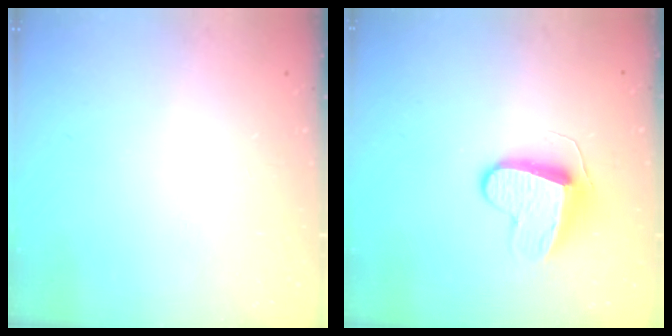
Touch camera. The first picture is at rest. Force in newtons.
{"total": 9.3, "press": 9.3, "slide": 0.1}